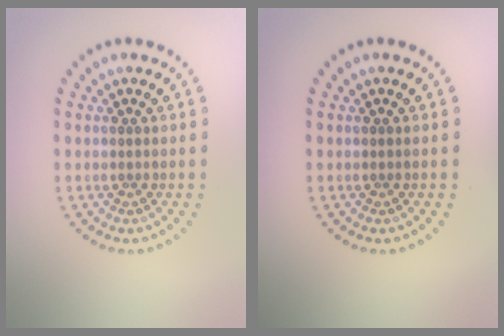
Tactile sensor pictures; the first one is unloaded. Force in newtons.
{"total": 0.0}